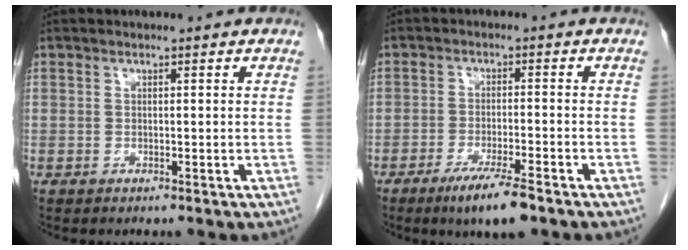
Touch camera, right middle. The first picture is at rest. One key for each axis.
{"total": 6.8, "fx": -4.6, "fy": 0.4, "fz": 5.1, "tx": -0.094, "ty": -0.016, "tz": -0.077}